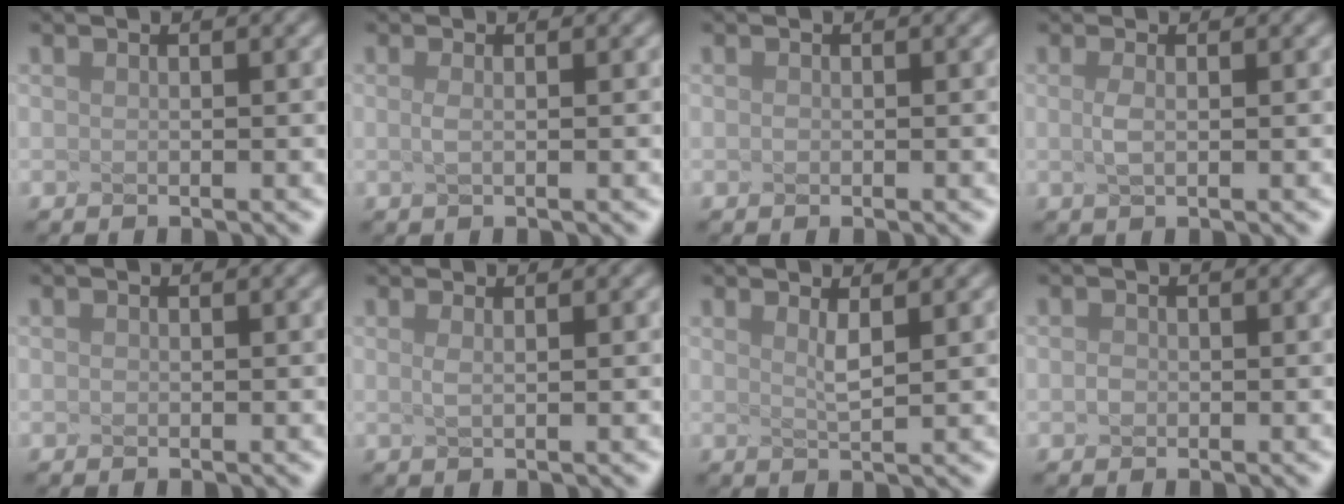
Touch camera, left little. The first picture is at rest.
{"total": 0.8, "force": [-0.7, -0.3, 0.2], "torque": [-0.026, -0.005, 0.006]}
{"total": 0.8, "force": [-0.3, -0.5, -0.5], "torque": [-0.006, -0.008, 0.011]}
{"total": 1.1, "force": [-0.9, -0.6, 0.1], "torque": [-0.032, -0.007, 0.020]}
{"total": 0.6, "force": [-0.2, -0.4, -0.4], "torque": [-0.002, -0.006, 0.008]}
{"total": 0.7, "force": [0.5, 0.0, 0.5], "torque": [-0.022, 0.004, 0.010]}
{"total": 1.0, "force": [-0.2, -0.9, 0.3], "torque": [-0.034, -0.008, 0.033]}
{"total": 1.8, "force": [-1.2, -0.9, -1.0], "torque": [-0.021, -0.003, 0.023]}